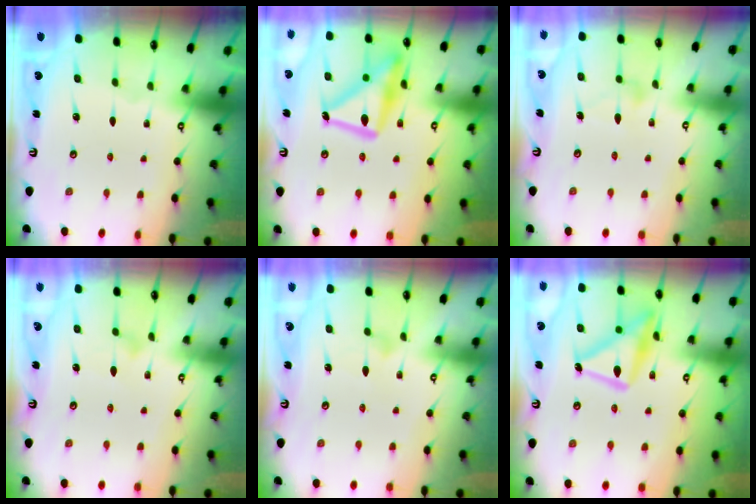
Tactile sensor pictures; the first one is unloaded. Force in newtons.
{"total": 20.2, "press": 20.2, "slide": 1.5}
{"total": 7.1, "press": 7.1, "slide": 0.3}
{"total": 6.0, "press": 6.0, "slide": 0.4}
{"total": 5.9, "press": 5.9, "slide": 0.4}
{"total": 16.8, "press": 16.7, "slide": 1.1}